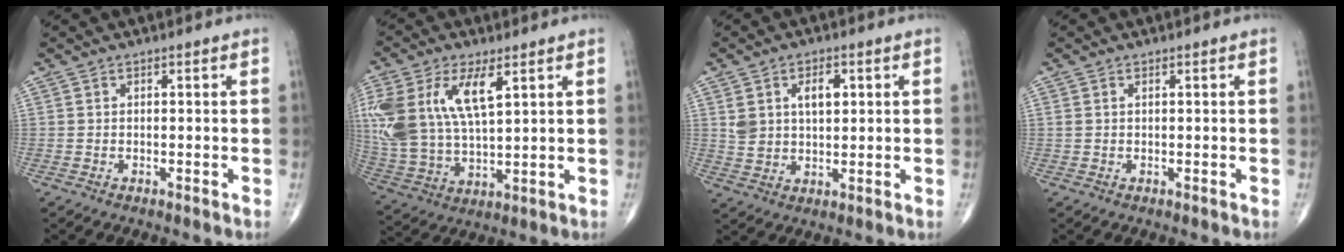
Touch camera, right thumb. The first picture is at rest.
{"total": 19.4, "force": [6.8, 9.6, 15.5], "torque": [-0.344, -0.012, 0.136]}
{"total": 7.1, "force": [2.3, 4.4, 5.1], "torque": [-0.075, -0.006, 0.047]}
{"total": 0.7, "force": [0.3, 0.4, 0.5], "torque": [-0.016, 0.011, 0.010]}